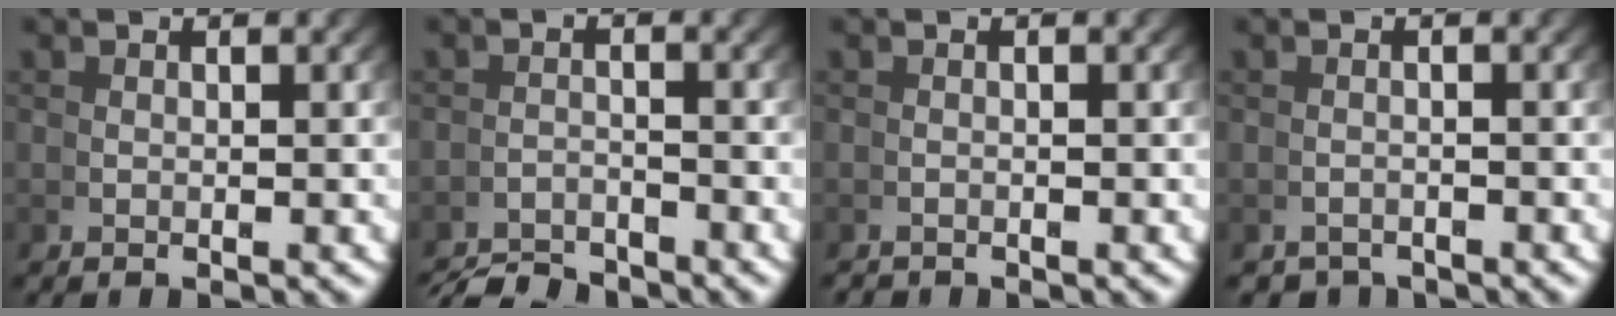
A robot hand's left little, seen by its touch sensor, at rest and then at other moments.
{"total": 4.3, "force": [-4.2, 0.2, 0.3], "torque": [0.017, -0.010, -0.071]}
{"total": 1.1, "force": [-0.9, -0.5, -0.5], "torque": [0.009, -0.006, -0.014]}
{"total": 2.6, "force": [-2.5, 0.7, -0.4], "torque": [0.011, -0.013, -0.039]}